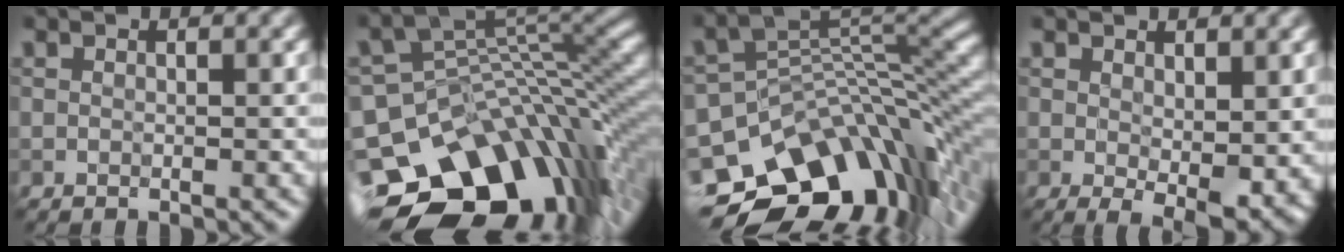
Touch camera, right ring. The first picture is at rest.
{"total": 15.2, "force": [-7.7, 8.5, 9.9], "torque": [-0.175, -0.012, -0.125]}
{"total": 13.4, "force": [-7.3, 7.4, 8.4], "torque": [-0.153, -0.013, -0.110]}
{"total": 3.8, "force": [0.4, 1.5, 3.5], "torque": [-0.052, -0.014, 0.014]}